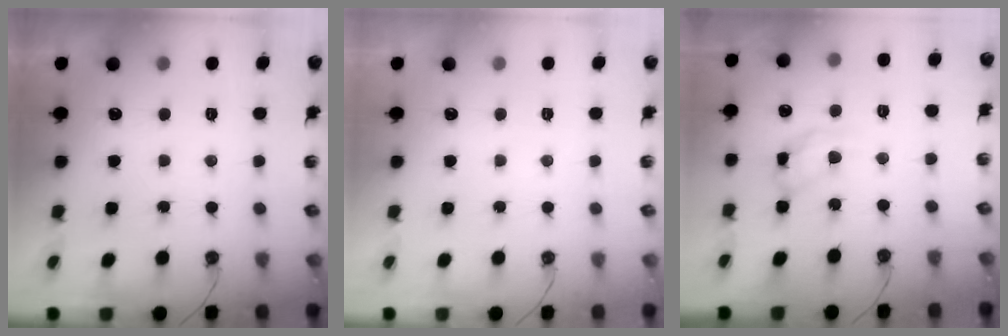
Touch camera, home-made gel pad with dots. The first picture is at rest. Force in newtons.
{"total": 0.0}
{"total": 11.6, "press": 11.6, "slide": 0.1}